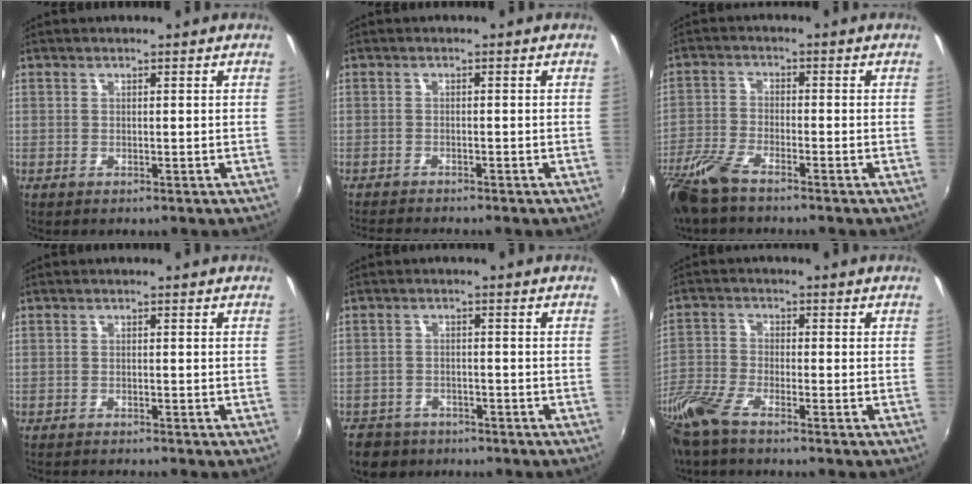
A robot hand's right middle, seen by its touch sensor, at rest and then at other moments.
{"total": 4.0, "force": [-3.8, -0.1, 1.1], "torque": [-0.033, -0.018, -0.070]}
{"total": 8.2, "force": [-6.4, 2.0, 4.7], "torque": [-0.118, -0.018, -0.133]}
{"total": 3.0, "force": [-2.9, -0.3, 0.7], "torque": [-0.027, -0.015, -0.054]}
{"total": 7.5, "force": [-5.8, 4.4, 1.9], "torque": [-0.060, 0.000, -0.094]}
{"total": 9.2, "force": [-7.3, 1.9, 5.3], "torque": [-0.132, -0.018, -0.154]}